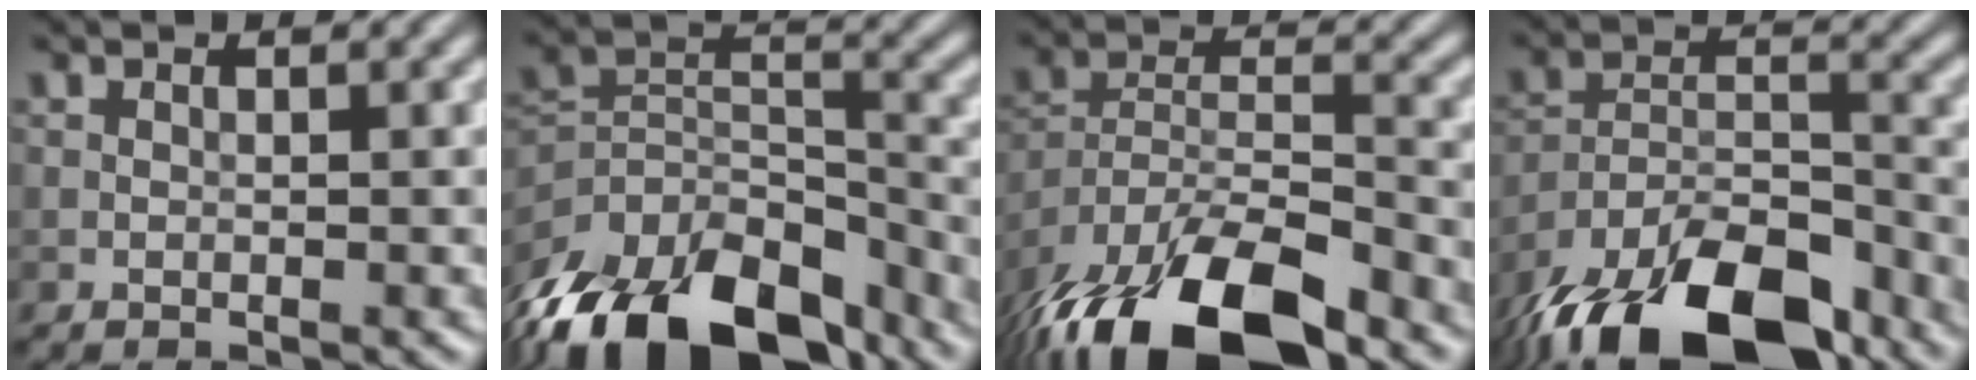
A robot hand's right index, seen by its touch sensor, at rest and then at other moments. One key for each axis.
{"total": 14.7, "fx": -10.1, "fy": 7.6, "fz": 7.5, "tx": -0.165, "ty": 0.011, "tz": -0.170}
{"total": 15.5, "fx": -12.0, "fy": 4.7, "fz": 8.6, "tx": -0.176, "ty": -0.019, "tz": -0.193}
{"total": 16.5, "fx": -12.7, "fy": 6.5, "fz": 8.4, "tx": -0.178, "ty": -0.027, "tz": -0.194}